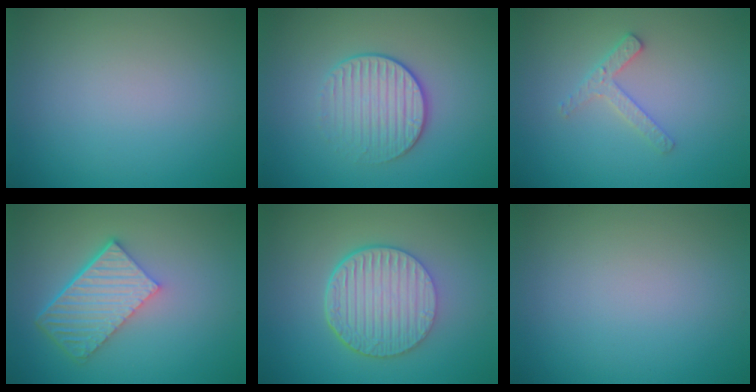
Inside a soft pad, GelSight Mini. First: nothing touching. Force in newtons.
{"total": 3.2, "press": 2.9, "slide": 1.5}
{"total": 1.9, "press": 1.8, "slide": 0.4}
{"total": 6.1, "press": 4.2, "slide": 4.4}
{"total": 6.8, "press": 4.7, "slide": 4.9}
{"total": 0.0}